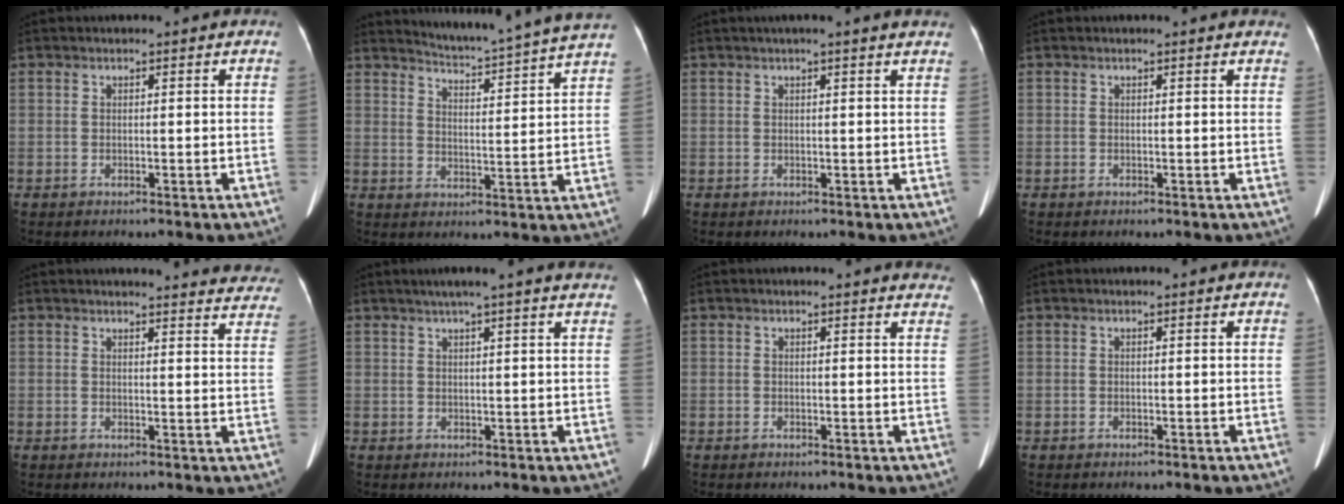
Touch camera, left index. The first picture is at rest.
{"total": 13.9, "force": [13.2, -2.1, 3.9], "torque": [-0.074, -0.046, 0.167]}
{"total": 3.8, "force": [3.2, -0.1, 2.1], "torque": [-0.025, 0.023, 0.031]}
{"total": 1.2, "force": [1.0, 0.7, 0.2], "torque": [-0.003, -0.003, -0.005]}
{"total": 16.6, "force": [16.1, 3.0, 2.8], "torque": [0.001, -0.062, 0.151]}
{"total": 8.6, "force": [7.1, -0.4, 4.9], "torque": [-0.067, 0.025, 0.077]}
{"total": 3.5, "force": [3.1, 1.6, 0.3], "torque": [0.011, -0.014, 0.002]}
{"total": 0.0}